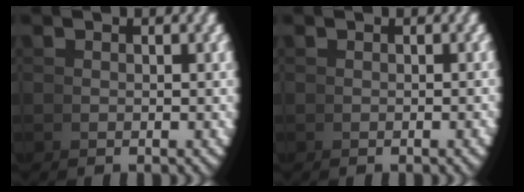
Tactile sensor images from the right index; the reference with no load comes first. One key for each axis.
{"total": 0.6, "fx": -0.2, "fy": 0.2, "fz": 0.5, "tx": -0.006, "ty": 0.006, "tz": -0.005}